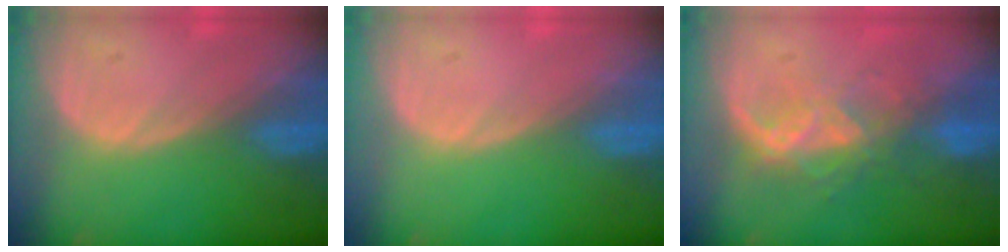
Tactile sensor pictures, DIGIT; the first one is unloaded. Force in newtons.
{"total": 0.0}
{"total": 6.6, "press": 6.1, "slide": 2.7}